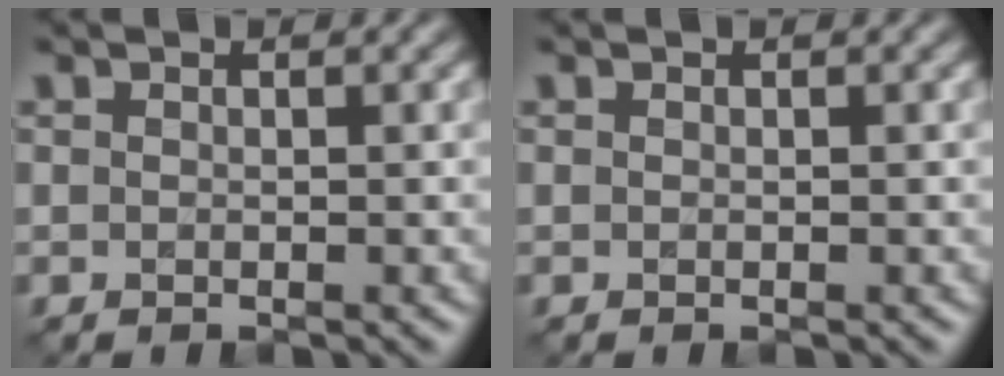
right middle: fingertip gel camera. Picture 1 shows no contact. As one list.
[{"total": 0.0}]